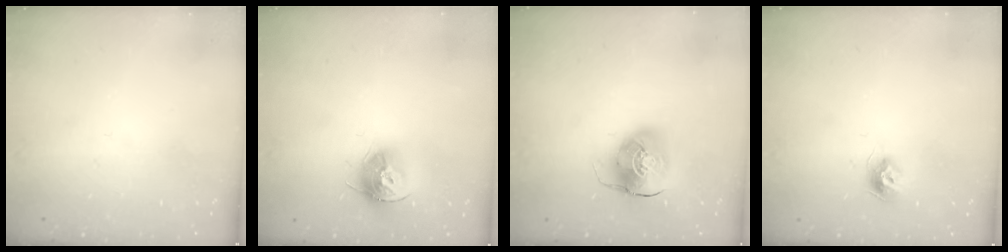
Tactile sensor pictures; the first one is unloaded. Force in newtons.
{"total": 12.6, "press": 12.5, "slide": 1.2}
{"total": 9.6, "press": 9.4, "slide": 1.7}
{"total": 8.4, "press": 8.3, "slide": 0.7}